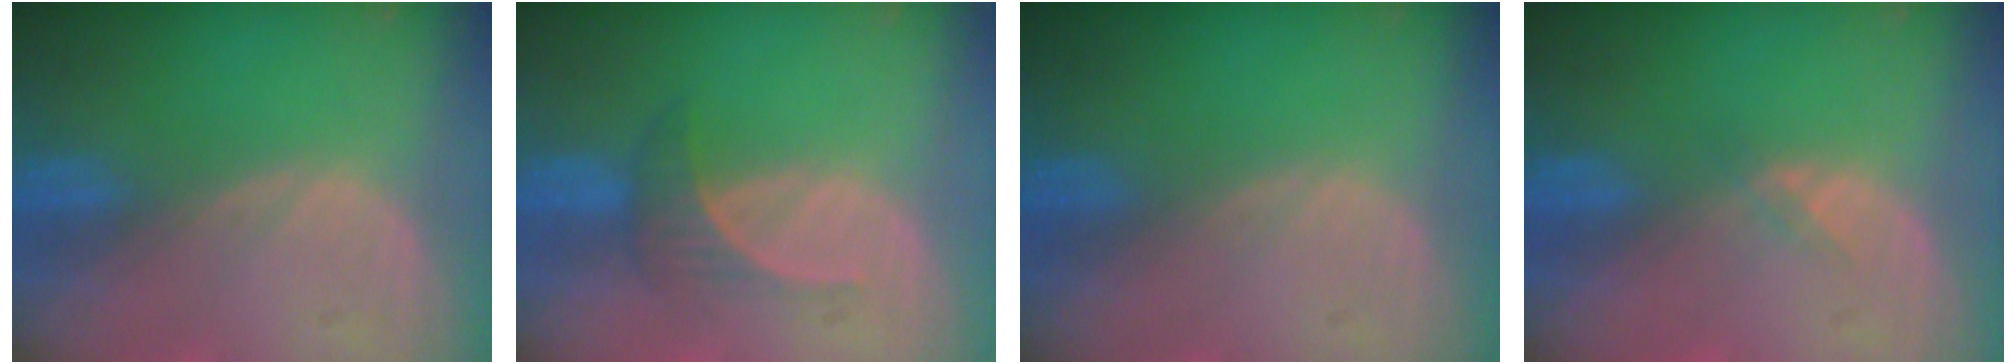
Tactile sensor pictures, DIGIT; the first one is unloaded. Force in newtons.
{"total": 3.2, "press": 3.1, "slide": 0.9}
{"total": 0.0}
{"total": 1.3, "press": 0.9, "slide": 0.9}